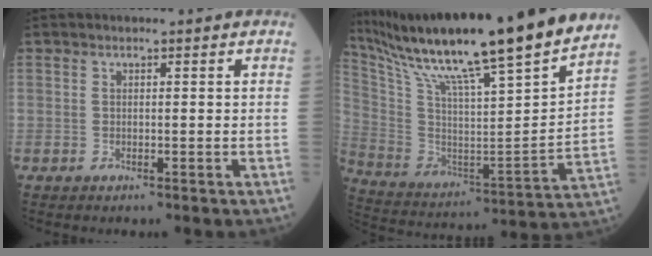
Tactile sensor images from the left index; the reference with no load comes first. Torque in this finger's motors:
{"motor_torque": [0.34, -0.67, 1.05, 0.21]}